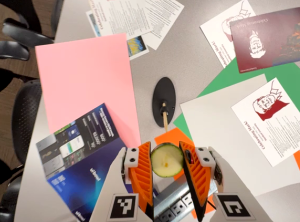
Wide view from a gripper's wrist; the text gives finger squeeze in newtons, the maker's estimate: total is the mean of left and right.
{"total": 12.4, "left": 12.6, "right": 12.2}